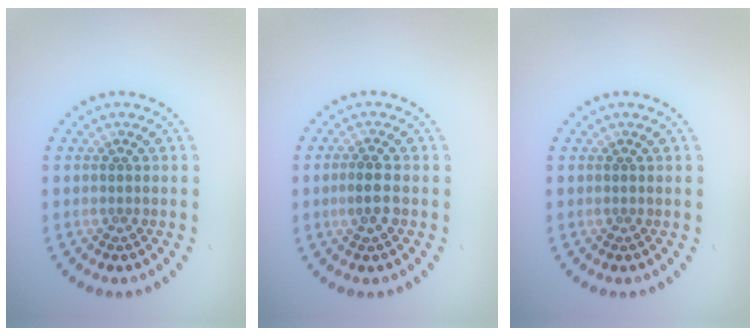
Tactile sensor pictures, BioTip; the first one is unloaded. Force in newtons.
{"total": 2.1, "press": 2.0, "slide": 0.4}
{"total": 0.0}